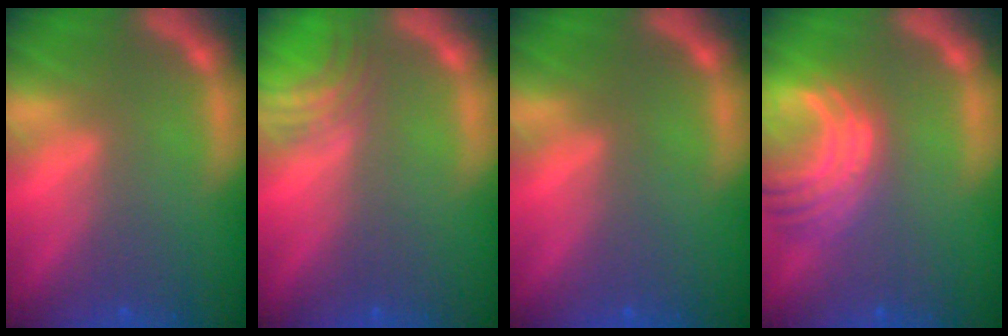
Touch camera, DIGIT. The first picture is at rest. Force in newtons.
{"total": 3.4}
{"total": 0.0}
{"total": 7.6}